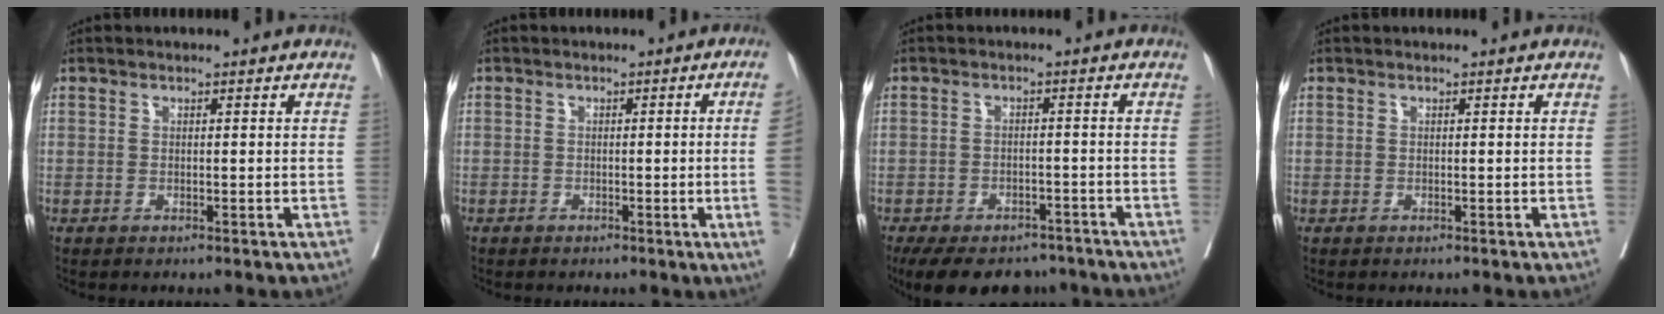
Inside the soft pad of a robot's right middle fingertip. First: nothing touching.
{"total": 4.1, "force": [-0.7, -1.3, 3.8], "torque": [-0.040, -0.008, -0.009]}
{"total": 14.2, "force": [-11.1, 6.9, 5.6], "torque": [-0.112, -0.002, -0.144]}
{"total": 0.0}